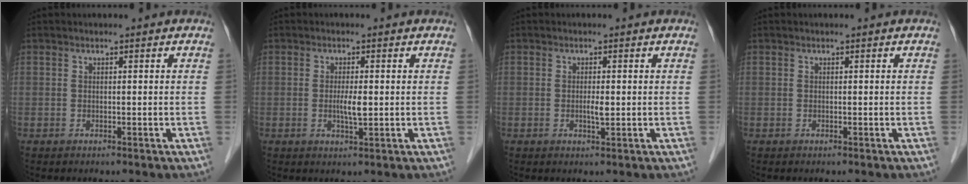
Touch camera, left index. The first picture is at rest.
{"total": 2.6, "force": [0.0, 0.3, 2.5], "torque": [-0.051, -0.004, 0.001]}
{"total": 1.5, "force": [0.0, 0.2, 1.4], "torque": [-0.027, -0.001, 0.001]}
{"total": 0.0}